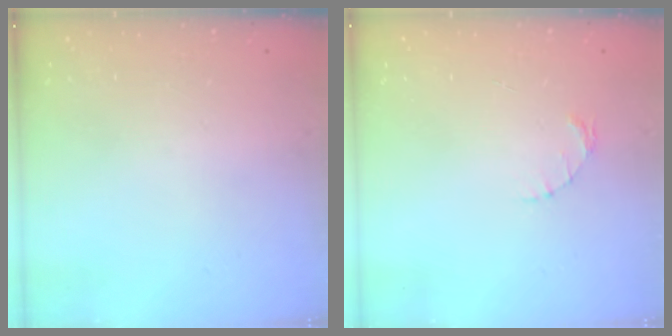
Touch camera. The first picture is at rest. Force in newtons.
{"total": 1.6, "press": 1.5, "slide": 0.3}